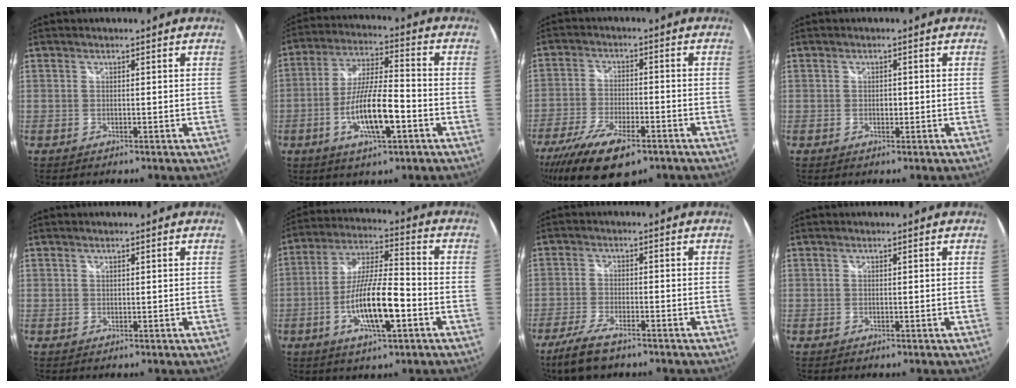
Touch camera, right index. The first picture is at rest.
{"total": 12.5, "force": [-4.6, 2.7, 11.3], "torque": [-0.222, -0.007, -0.082]}
{"total": 14.8, "force": [-9.7, 5.2, 9.9], "torque": [-0.217, -0.044, -0.170]}
{"total": 1.2, "force": [-0.3, 0.8, 0.9], "torque": [-0.015, 0.000, -0.007]}
{"total": 0.0}
{"total": 13.7, "force": [-4.8, 3.0, 12.4], "torque": [-0.244, -0.005, -0.088]}
{"total": 7.4, "force": [-5.5, 2.1, 4.4], "torque": [-0.119, -0.016, -0.108]}
{"total": 0.0}